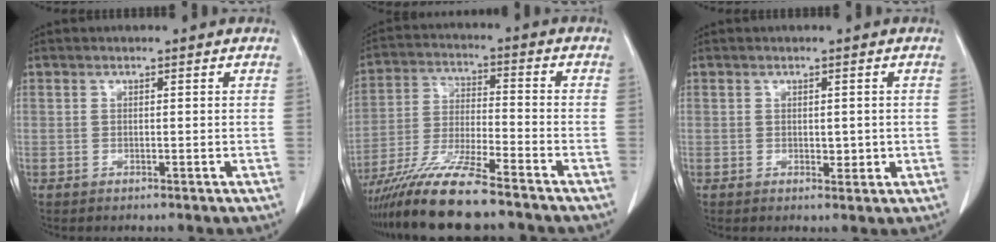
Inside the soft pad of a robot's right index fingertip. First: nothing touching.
{"total": 12.9, "force": [-10.3, 0.2, 7.8], "torque": [-0.149, -0.025, -0.184]}
{"total": 1.8, "force": [-0.1, 1.0, 1.5], "torque": [-0.019, -0.002, 0.004]}